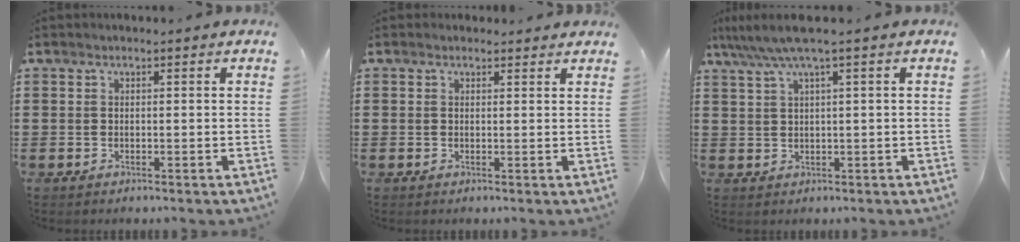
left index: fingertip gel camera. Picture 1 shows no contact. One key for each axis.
{"total": 1.1, "fx": 0.9, "fy": 0.6, "fz": 0.1, "tx": -0.004, "ty": 0.005, "tz": 0.018}
{"total": 3.8, "fx": 1.9, "fy": -0.4, "fz": 3.3, "tx": -0.075, "ty": -0.007, "tz": 0.030}